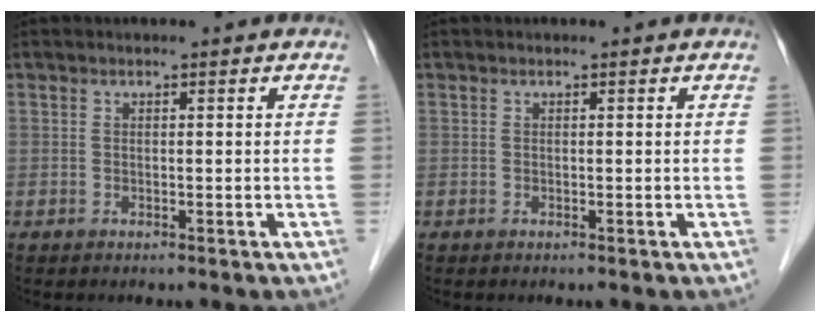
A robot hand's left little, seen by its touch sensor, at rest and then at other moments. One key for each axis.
{"total": 0.0}